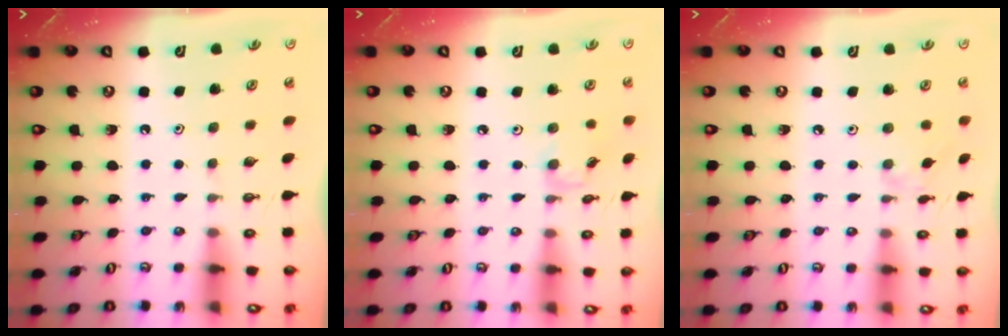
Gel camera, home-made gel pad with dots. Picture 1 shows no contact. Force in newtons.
{"total": 2.7, "press": 2.7, "slide": 0.5}
{"total": 2.1, "press": 2.1, "slide": 0.4}